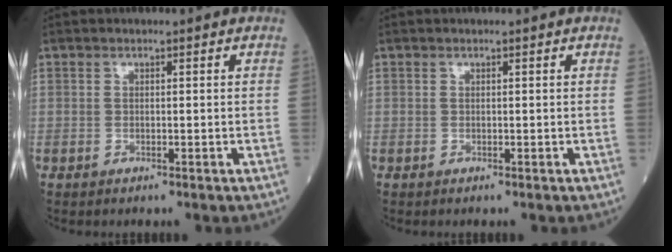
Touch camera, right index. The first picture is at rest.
{"total": 0.0}